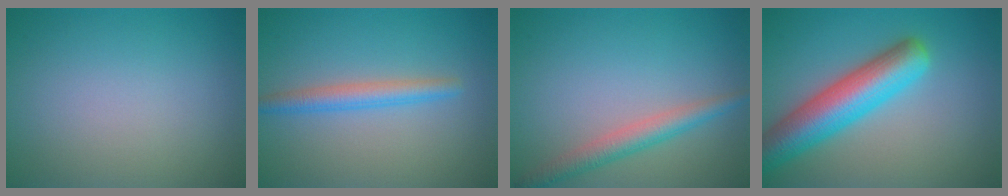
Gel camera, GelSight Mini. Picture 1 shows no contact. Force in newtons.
{"total": 2.6, "press": 2.6, "slide": 0.2}
{"total": 2.9, "press": 2.9, "slide": 0.1}
{"total": 7.5, "press": 7.5, "slide": 0.4}